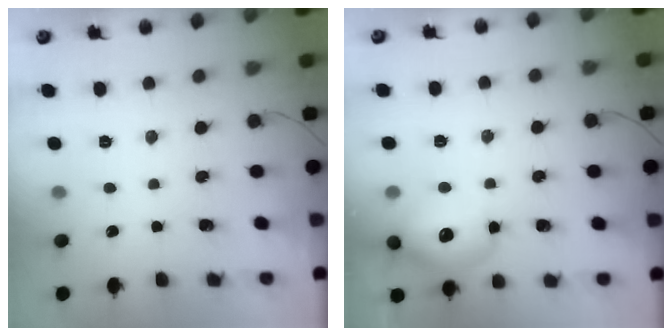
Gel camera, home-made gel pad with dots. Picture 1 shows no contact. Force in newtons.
{"total": 14.0, "press": 13.8, "slide": 2.4}